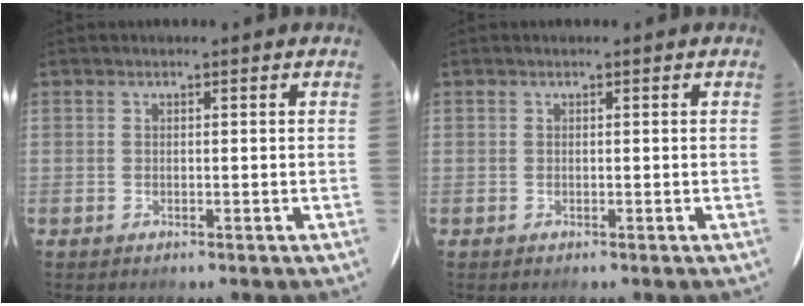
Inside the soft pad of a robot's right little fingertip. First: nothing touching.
{"total": 0.0}